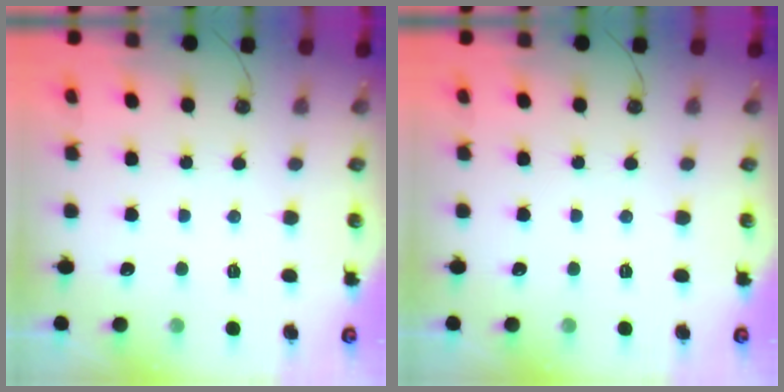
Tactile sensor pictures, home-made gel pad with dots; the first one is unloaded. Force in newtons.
{"total": 0.0}